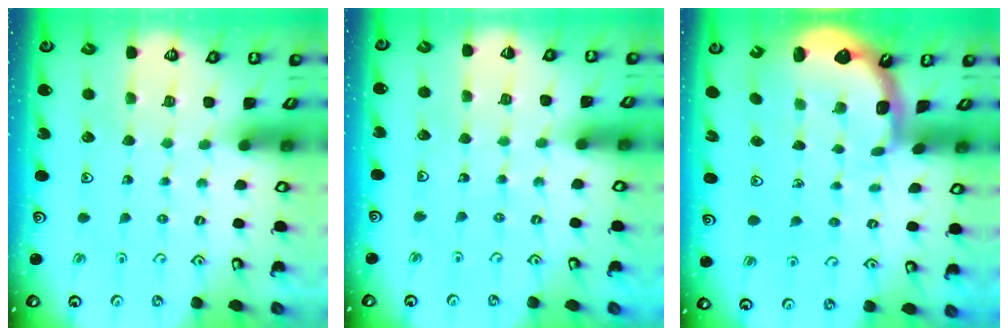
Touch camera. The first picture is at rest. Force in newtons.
{"total": 2.8, "press": 2.8, "slide": 0.3}
{"total": 2.7, "press": 1.5, "slide": 2.2}